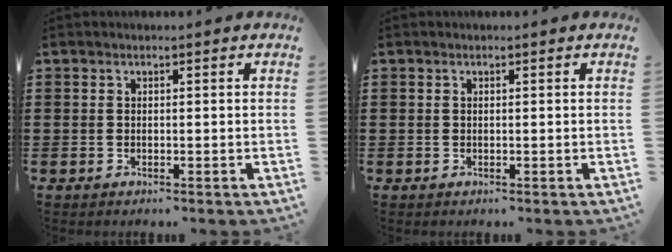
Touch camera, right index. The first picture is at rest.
{"total": 0.0}